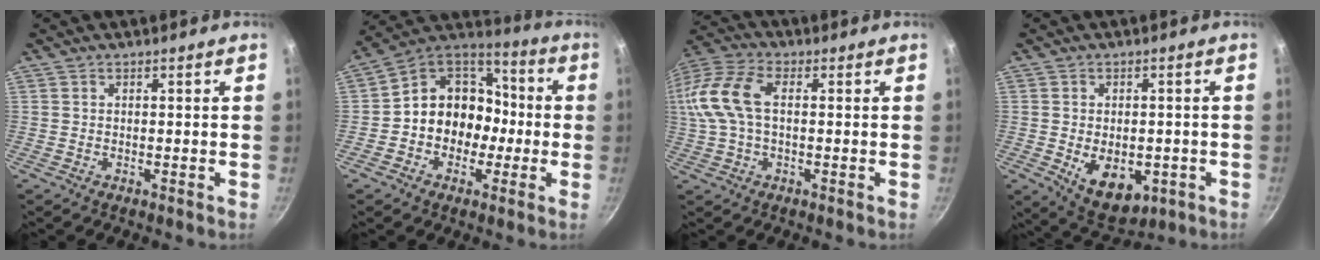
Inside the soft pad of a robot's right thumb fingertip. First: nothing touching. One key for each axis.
{"total": 14.2, "fx": -2.1, "fy": 12.0, "fz": 7.2, "tx": -0.063, "ty": 0.055, "tz": -0.048}
{"total": 17.1, "fx": 2.0, "fy": 10.5, "fz": 13.4, "tx": -0.301, "ty": 0.030, "tz": 0.022}
{"total": 10.4, "fx": -2.7, "fy": 6.6, "fz": 7.5, "tx": -0.080, "ty": -0.004, "tz": -0.018}